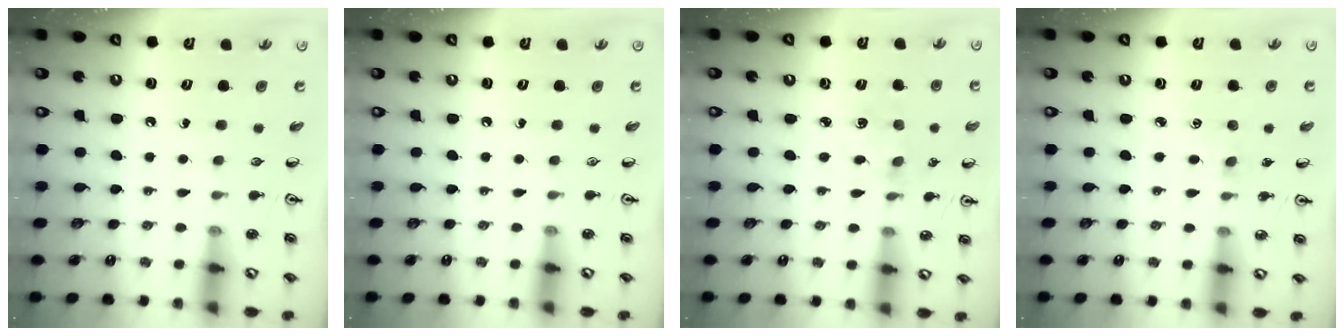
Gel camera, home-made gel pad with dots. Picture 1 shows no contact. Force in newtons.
{"total": 0.0}
{"total": 2.3, "press": 2.3, "slide": 0.3}
{"total": 1.1, "press": 1.1, "slide": 0.2}